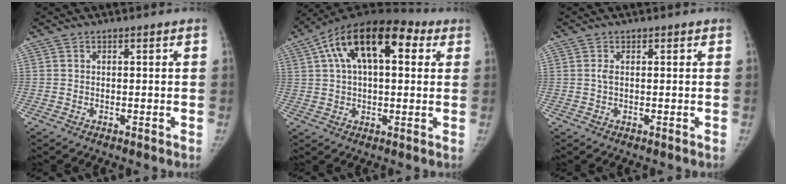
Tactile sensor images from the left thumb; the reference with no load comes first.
{"total": 19.0, "force": [6.4, 9.8, 14.9], "torque": [-0.233, 0.032, 0.094]}
{"total": 0.9, "force": [0.0, 0.4, 0.8], "torque": [-0.018, 0.000, -0.002]}